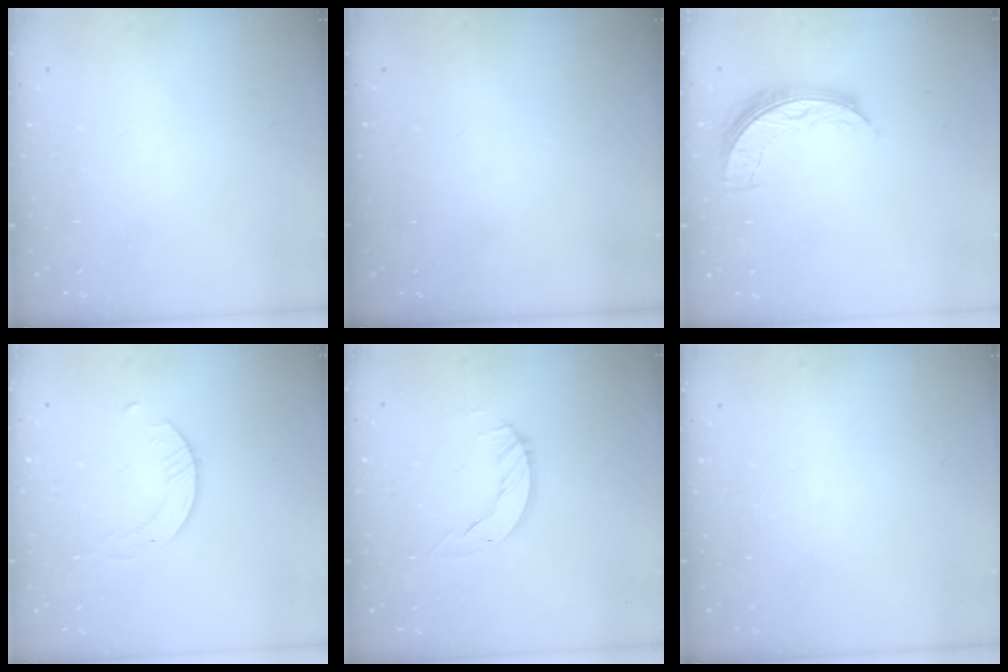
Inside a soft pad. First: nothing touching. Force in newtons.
{"total": 0.0}
{"total": 7.2, "press": 7.2, "slide": 0.3}
{"total": 1.7, "press": 1.7, "slide": 0.2}
{"total": 5.9, "press": 5.9, "slide": 0.4}
{"total": 0.0}